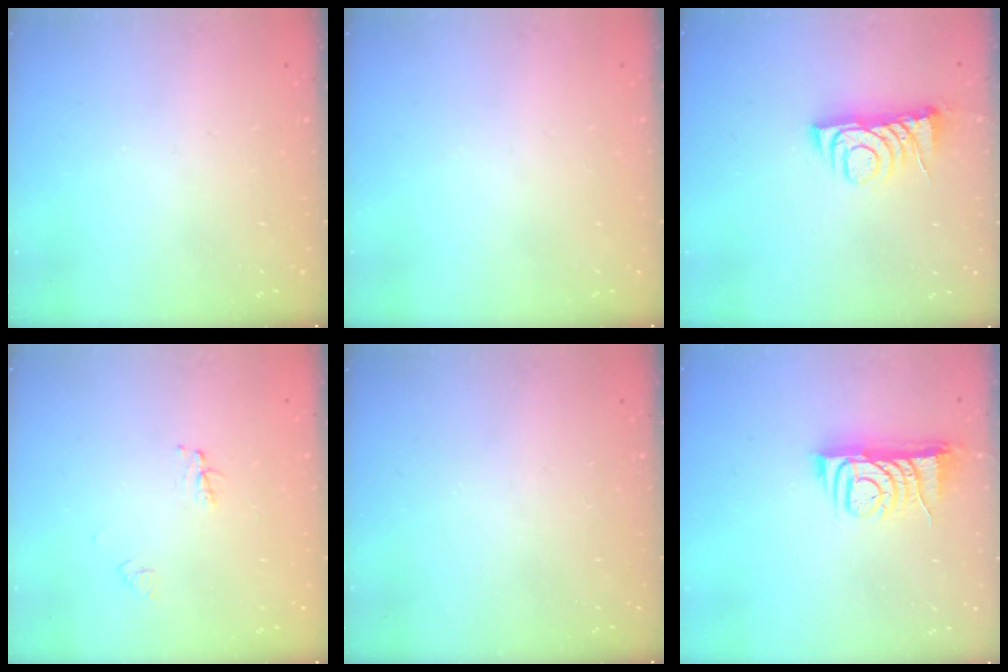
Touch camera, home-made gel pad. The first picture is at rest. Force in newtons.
{"total": 0.0}
{"total": 7.0, "press": 6.9, "slide": 0.9}
{"total": 4.3, "press": 4.3, "slide": 0.4}
{"total": 0.0}
{"total": 7.5, "press": 7.5, "slide": 0.7}